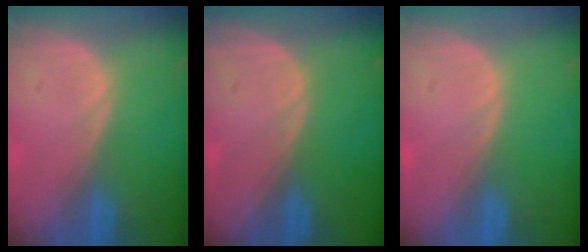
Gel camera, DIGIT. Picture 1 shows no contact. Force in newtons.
{"total": 0.0}
{"total": 0.0}